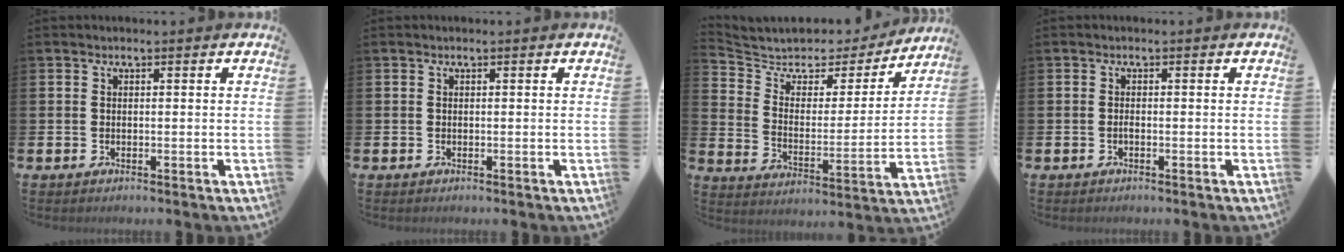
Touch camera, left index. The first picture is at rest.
{"total": 0.0}
{"total": 5.6, "force": [4.8, 2.8, 0.8], "torque": [-0.057, -0.038, 0.078]}
{"total": 0.5, "force": [-0.3, 0.1, 0.4], "torque": [-0.002, -0.006, -0.006]}